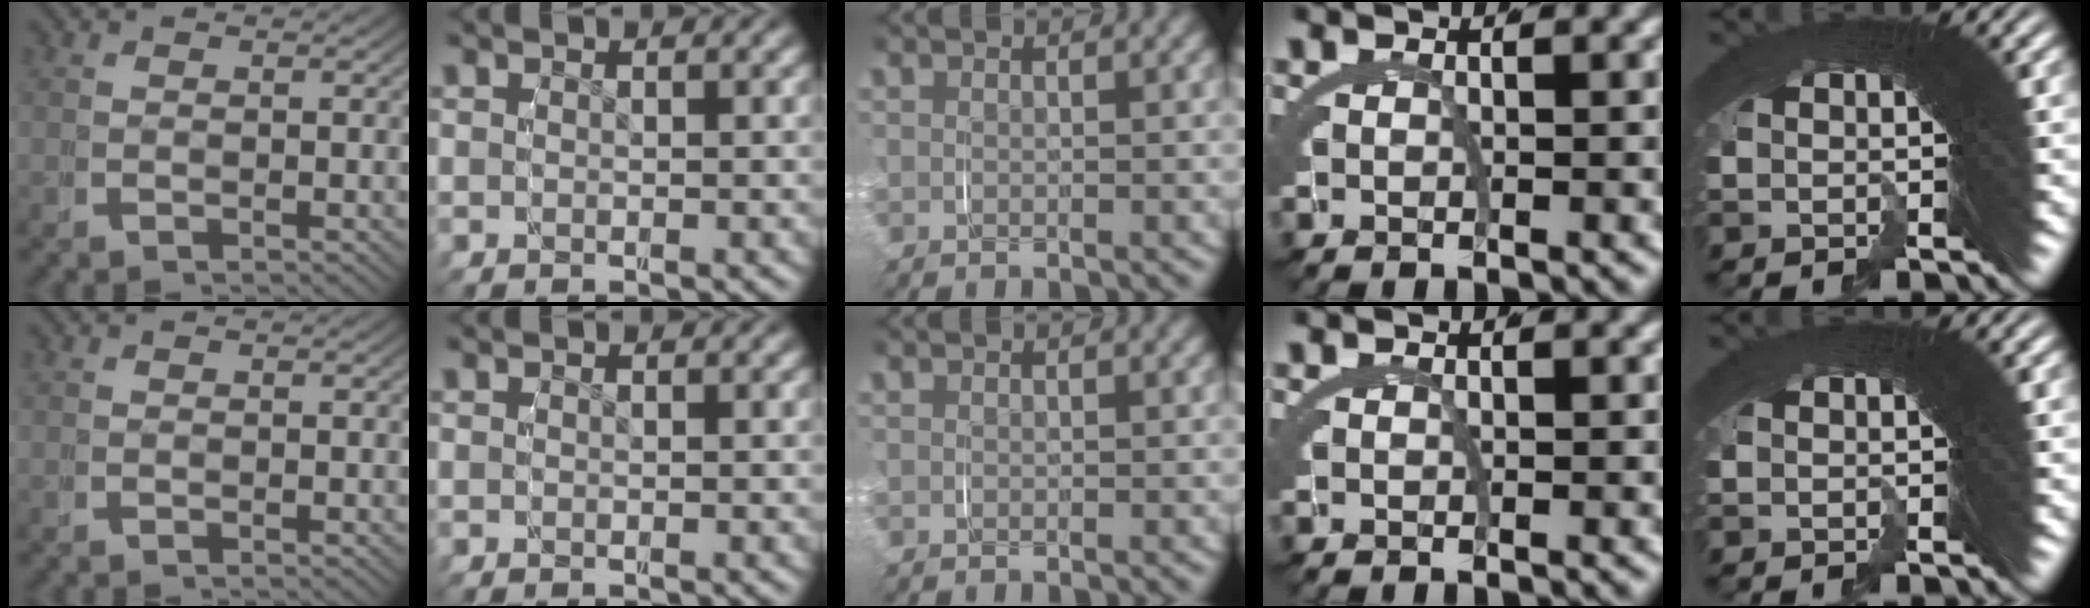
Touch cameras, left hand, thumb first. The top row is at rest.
{}